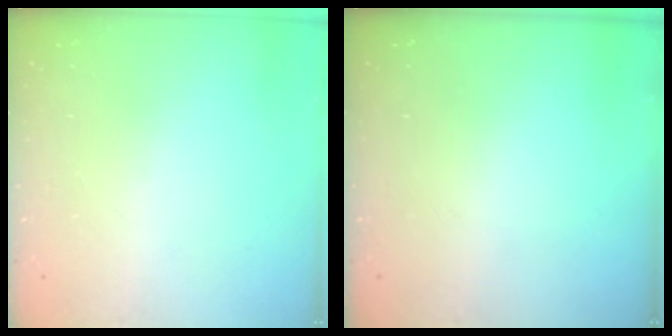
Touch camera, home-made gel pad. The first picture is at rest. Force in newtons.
{"total": 0.0}